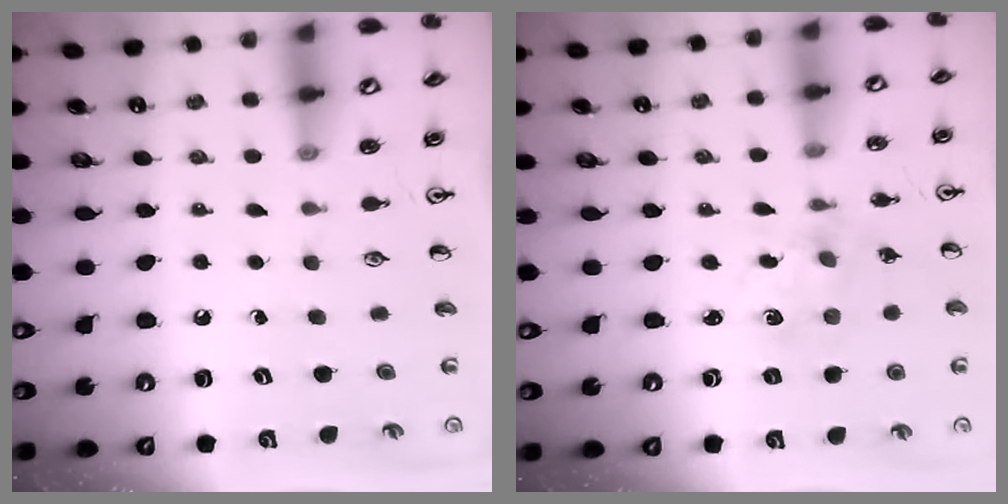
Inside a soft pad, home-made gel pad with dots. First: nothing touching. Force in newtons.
{"total": 1.9, "press": 1.9, "slide": 0.5}